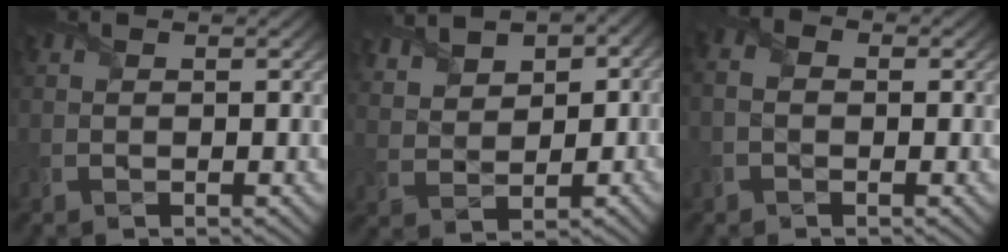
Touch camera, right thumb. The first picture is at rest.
{"total": 7.2, "force": [4.8, 4.3, 3.3], "torque": [-0.096, 0.005, 0.097]}
{"total": 2.8, "force": [-0.2, 2.1, 1.8], "torque": [-0.039, 0.008, -0.016]}